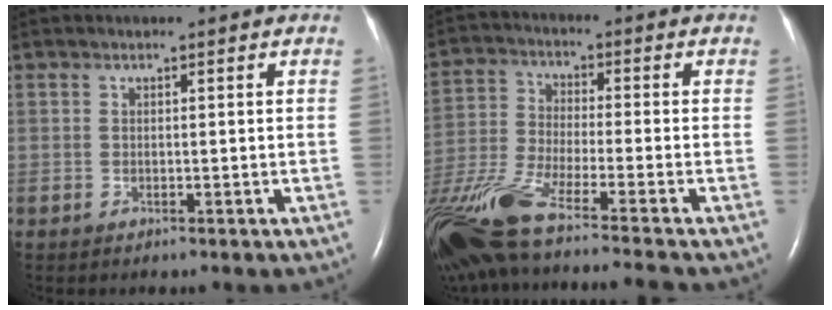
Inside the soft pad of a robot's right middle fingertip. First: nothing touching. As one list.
[{"total": 18.9, "force": [-14.8, -0.2, 11.9], "torque": [-0.277, -0.048, -0.273]}]